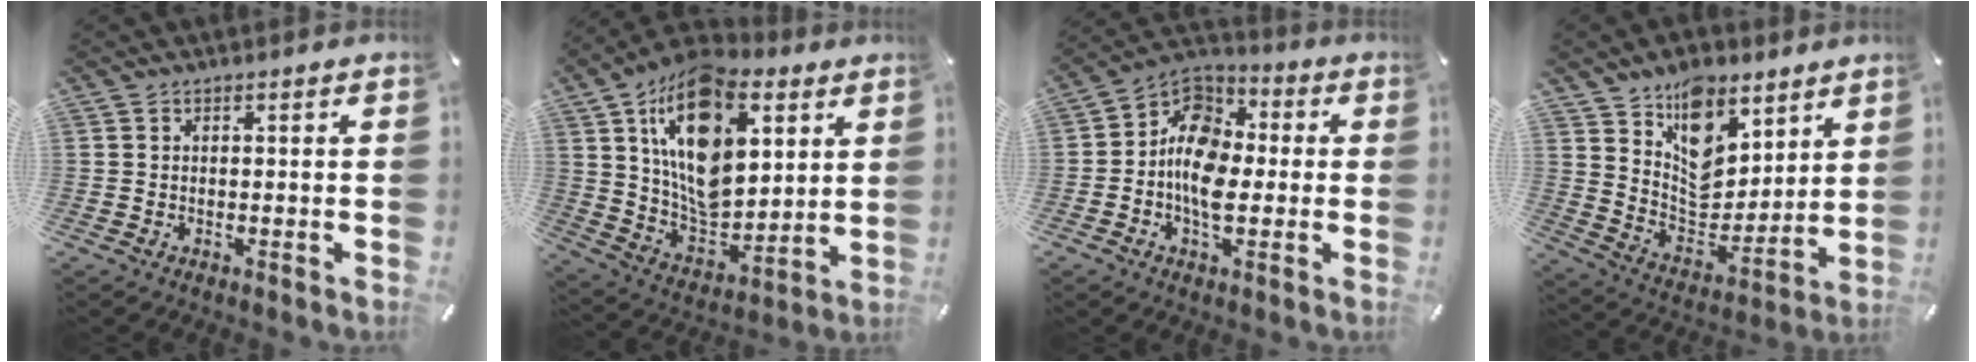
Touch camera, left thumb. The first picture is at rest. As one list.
[{"total": 20.8, "force": [8.4, 13.2, 13.7], "torque": [-0.251, -0.041, 0.144]}, {"total": 11.1, "force": [-2.8, 8.0, 7.3], "torque": [-0.152, 0.013, -0.056]}, {"total": 12.4, "force": [7.9, 8.3, 4.6], "torque": [-0.070, -0.069, 0.152]}]